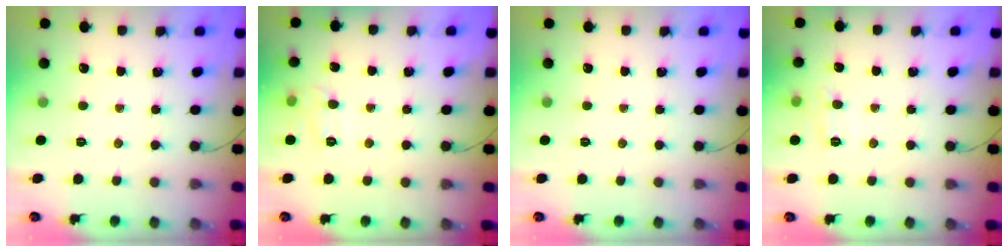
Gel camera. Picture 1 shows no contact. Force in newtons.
{"total": 7.7, "press": 7.6, "slide": 0.9}
{"total": 0.0}
{"total": 7.6, "press": 7.4, "slide": 1.7}